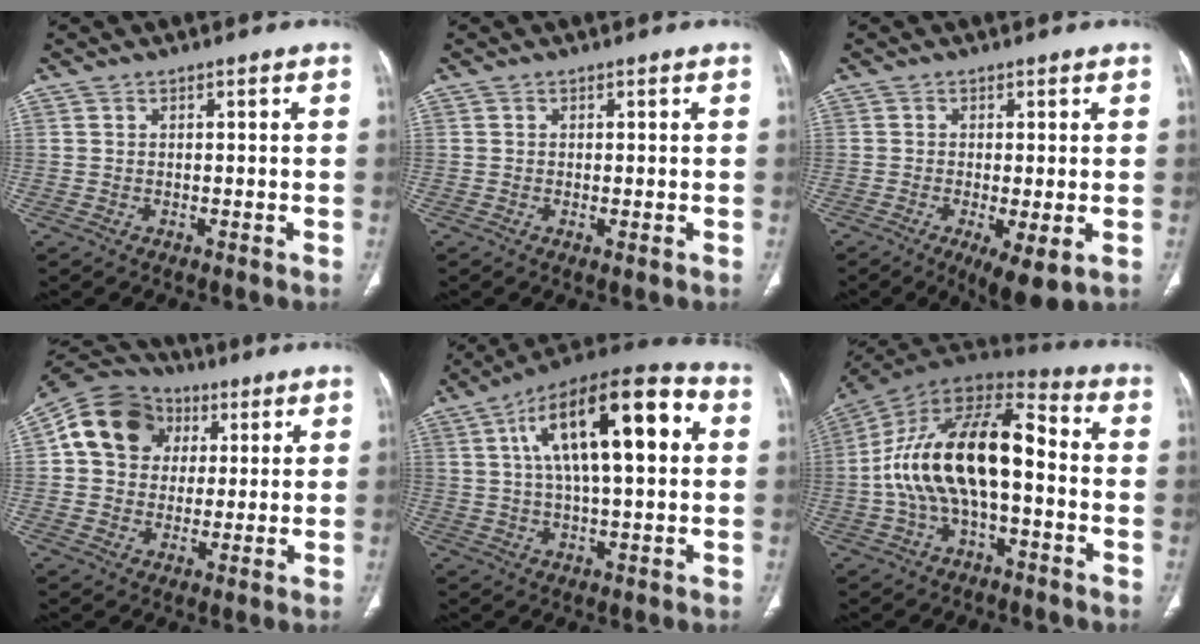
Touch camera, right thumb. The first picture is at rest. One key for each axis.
{"total": 0.8, "fx": -0.2, "fy": 0.3, "fz": 0.8, "tx": -0.019, "ty": -0.004, "tz": -0.004}
{"total": 9.2, "fx": -3.0, "fy": 2.7, "fz": 8.2, "tx": -0.137, "ty": -0.018, "tz": -0.044}
{"total": 14.1, "fx": 3.5, "fy": 11.8, "fz": 6.9, "tx": -0.106, "ty": 0.014, "tz": 0.053}
{"total": 21.4, "fx": 5.1, "fy": 8.0, "fz": 19.2, "tx": -0.301, "ty": 0.023, "tz": 0.073}
{"total": 20.1, "fx": -1.9, "fy": 9.6, "fz": 17.5, "tx": -0.317, "ty": 0.050, "tz": -0.040}